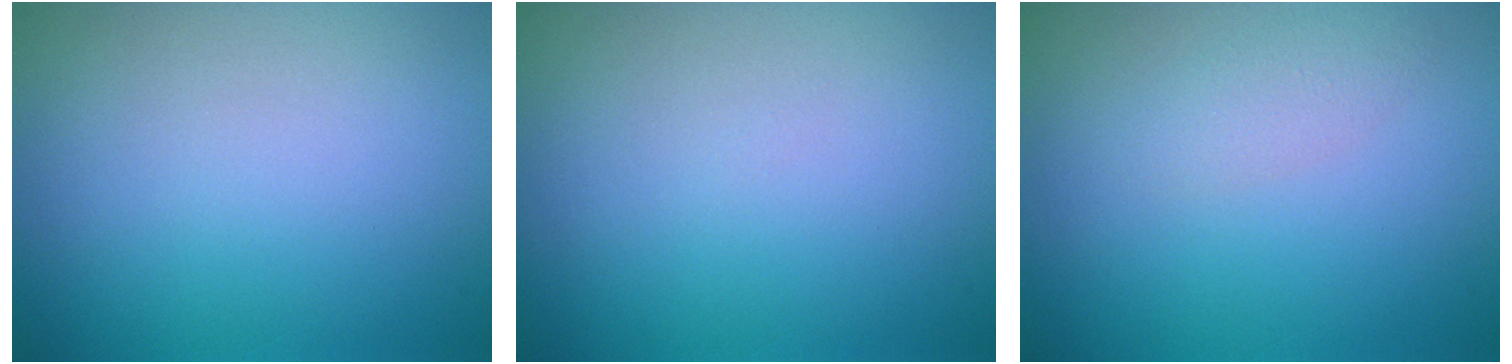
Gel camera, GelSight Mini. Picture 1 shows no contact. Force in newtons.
{"total": 0.0}
{"total": 1.5, "press": 1.5, "slide": 0.1}